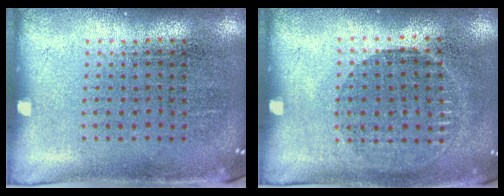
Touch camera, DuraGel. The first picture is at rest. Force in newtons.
{"total": 0.9, "press": 0.8, "slide": 0.3}